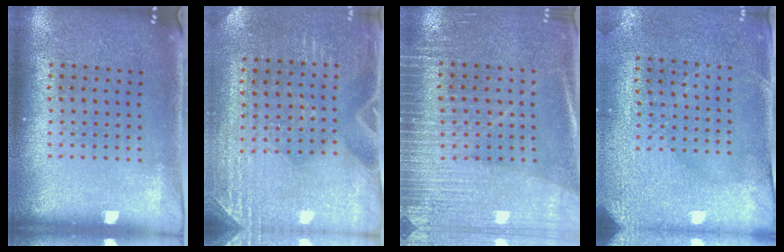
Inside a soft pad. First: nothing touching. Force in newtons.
{"total": 2.9, "press": 2.8, "slide": 0.8}
{"total": 3.0, "press": 2.9, "slide": 0.7}
{"total": 2.9, "press": 2.7, "slide": 1.1}